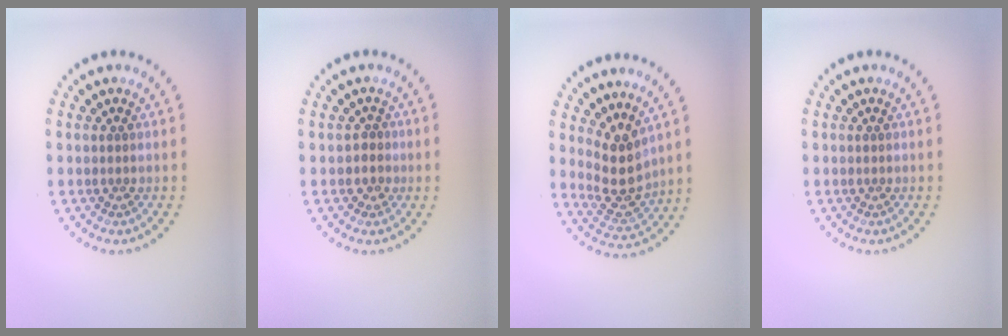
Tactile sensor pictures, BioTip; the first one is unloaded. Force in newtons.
{"total": 1.0, "press": 0.8, "slide": 0.6}
{"total": 3.7, "press": 3.1, "slide": 1.9}
{"total": 0.0}